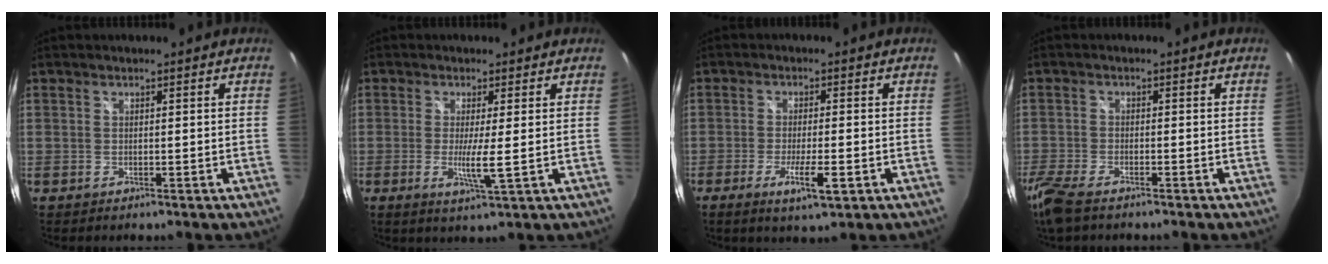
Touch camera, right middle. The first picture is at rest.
{"total": 4.6, "force": [-0.4, -0.6, 4.5], "torque": [-0.085, -0.012, -0.009]}
{"total": 6.1, "force": [-2.7, 0.9, 5.4], "torque": [-0.107, -0.013, -0.044]}
{"total": 8.0, "force": [-6.0, 2.4, 4.6], "torque": [-0.126, -0.029, -0.118]}